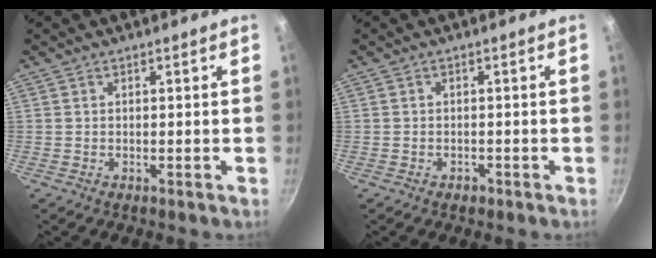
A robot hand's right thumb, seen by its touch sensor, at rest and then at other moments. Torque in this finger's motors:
{"motor_torque": [0.09, 0.11, -0.28, 0.22, 0.04]}